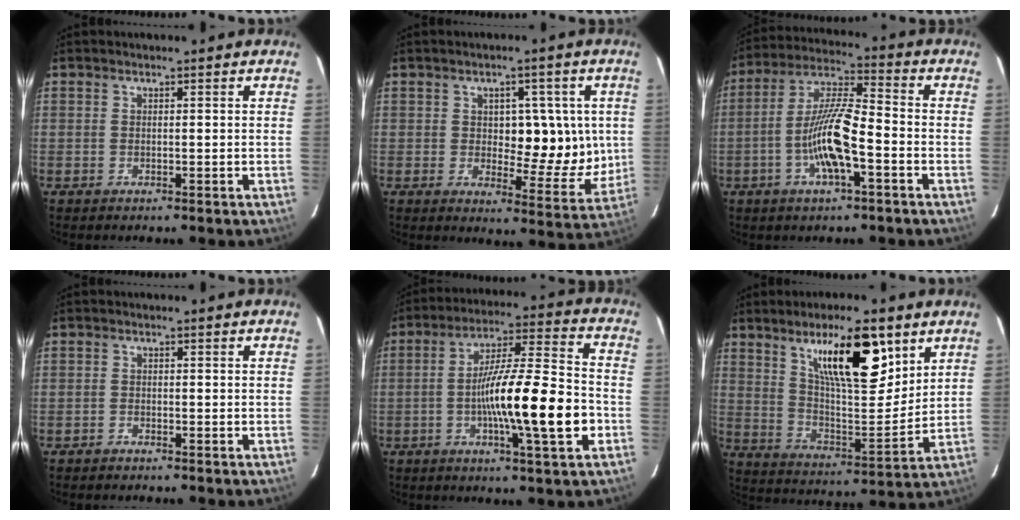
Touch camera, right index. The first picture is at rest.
{"total": 10.2, "force": [1.1, 5.3, 8.6], "torque": [-0.091, 0.007, 0.026]}
{"total": 11.5, "force": [-3.5, 2.0, 10.8], "torque": [-0.212, 0.008, -0.065]}
{"total": 0.5, "force": [-0.5, 0.2, 0.0], "torque": [-0.005, 0.000, -0.009]}
{"total": 16.3, "force": [-3.9, 0.8, 15.8], "torque": [-0.262, -0.001, -0.066]}
{"total": 15.7, "force": [8.4, 3.7, 12.7], "torque": [-0.207, -0.001, 0.151]}